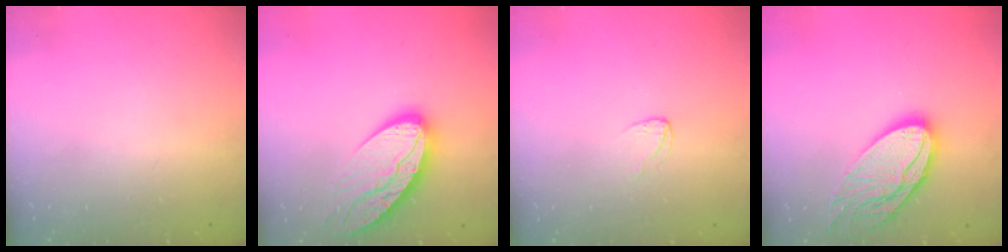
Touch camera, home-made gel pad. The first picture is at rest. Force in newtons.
{"total": 16.6, "press": 16.6, "slide": 1.2}
{"total": 3.2, "press": 3.2, "slide": 0.2}
{"total": 17.0, "press": 16.9, "slide": 1.4}